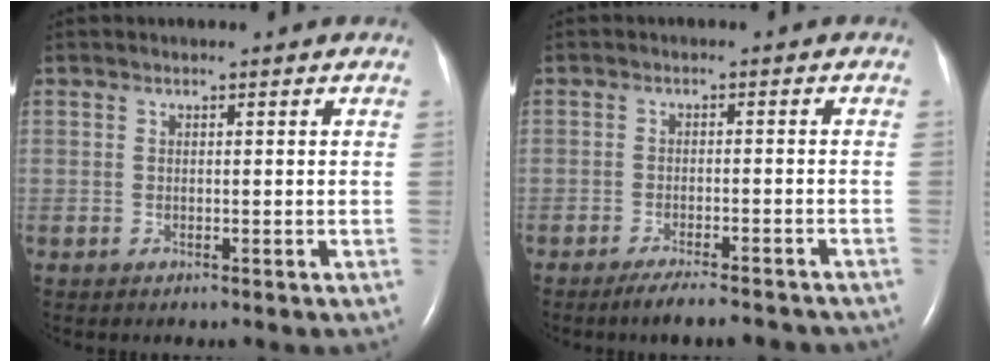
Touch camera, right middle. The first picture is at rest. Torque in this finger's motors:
{"motor_torque": [0.16, -0.18, 0.02, 0.02]}